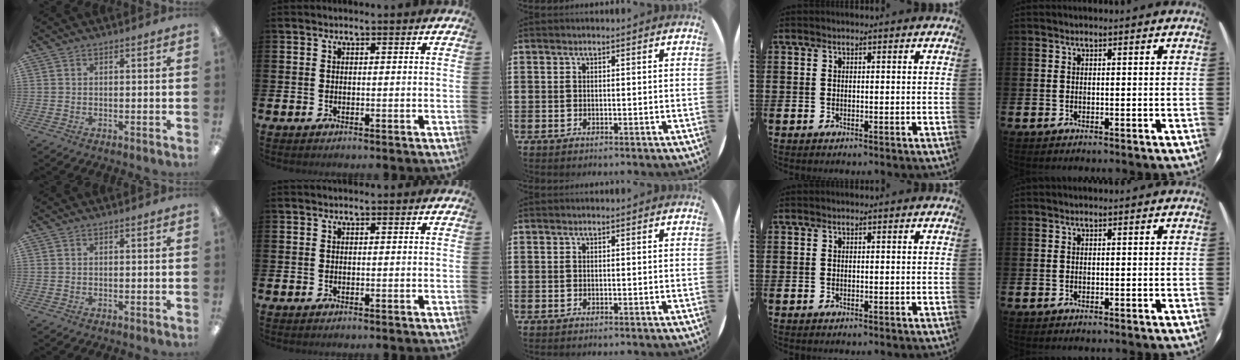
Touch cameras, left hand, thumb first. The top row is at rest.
{}